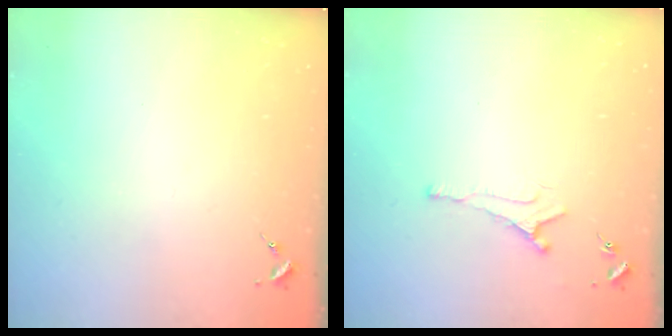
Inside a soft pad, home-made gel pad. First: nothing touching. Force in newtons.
{"total": 5.8, "press": 5.7, "slide": 0.8}